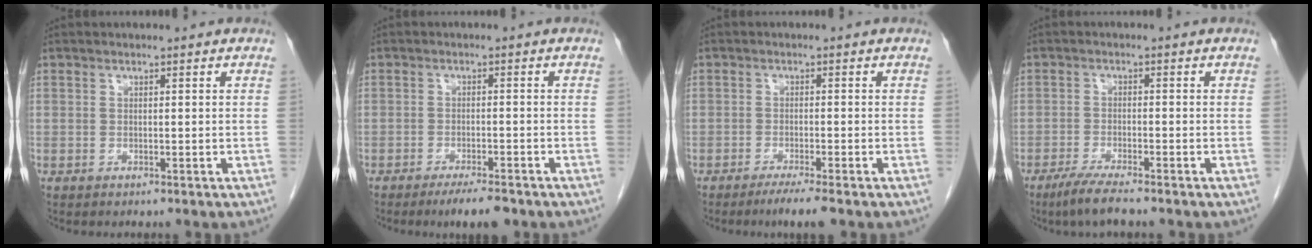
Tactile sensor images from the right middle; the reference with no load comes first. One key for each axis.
{"total": 4.6, "fx": -3.5, "fy": 0.9, "fz": 3.0, "tx": -0.045, "ty": -0.005, "tz": -0.052}
{"total": 3.6, "fx": -2.6, "fy": -0.1, "fz": 2.4, "tx": -0.041, "ty": -0.008, "tz": -0.046}
{"total": 4.7, "fx": -3.6, "fy": 0.2, "fz": 3.0, "tx": -0.059, "ty": -0.012, "tz": -0.066}